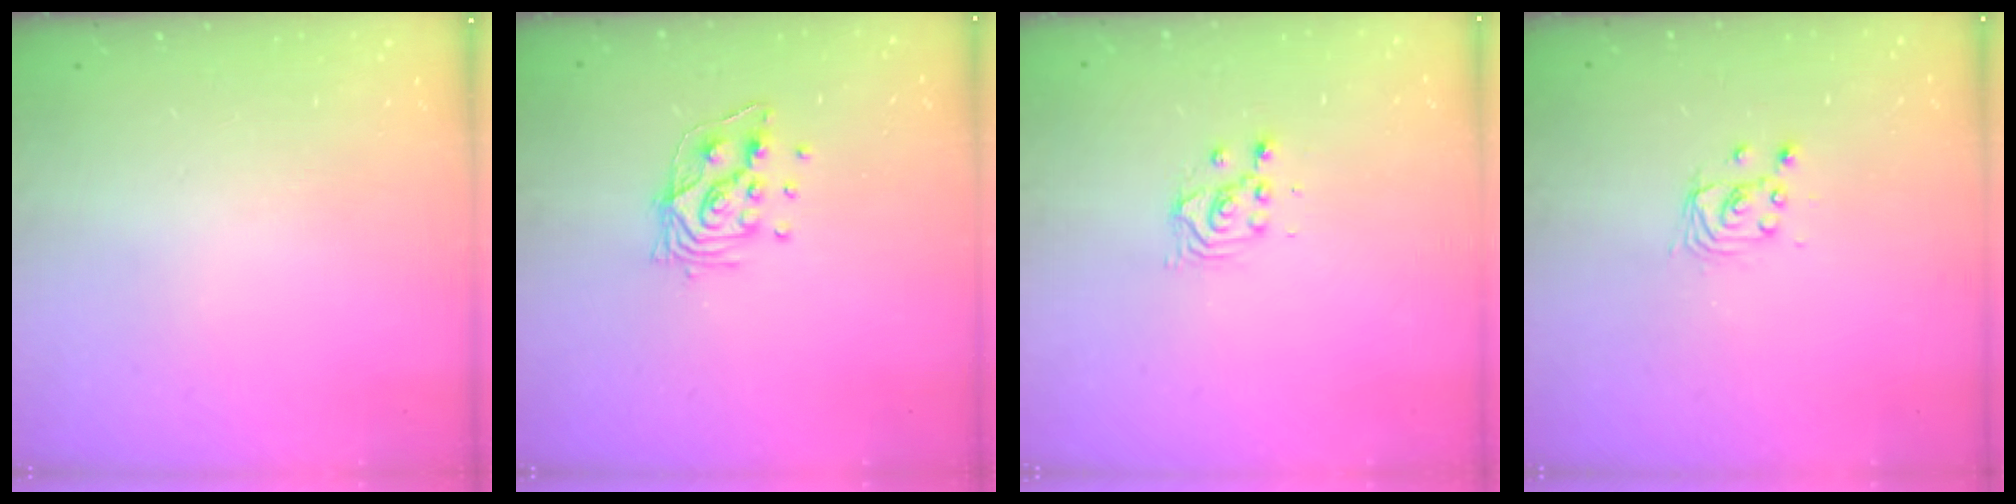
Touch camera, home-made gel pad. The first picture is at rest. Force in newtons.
{"total": 10.3, "press": 10.3, "slide": 0.7}
{"total": 2.8, "press": 2.8, "slide": 0.1}
{"total": 2.9, "press": 2.9, "slide": 0.0}